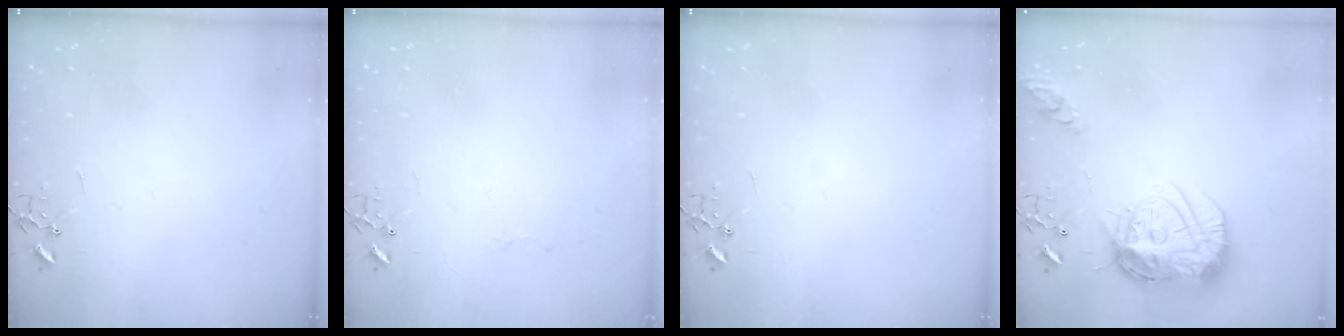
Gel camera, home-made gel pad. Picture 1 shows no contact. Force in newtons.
{"total": 2.5, "press": 2.5, "slide": 0.4}
{"total": 0.0}
{"total": 19.4, "press": 19.3, "slide": 1.7}